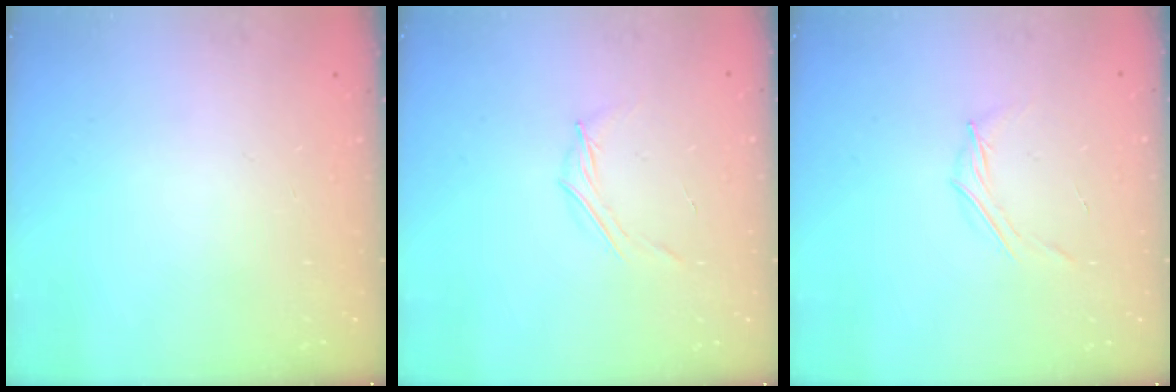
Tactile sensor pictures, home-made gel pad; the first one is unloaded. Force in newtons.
{"total": 3.8, "press": 3.7, "slide": 0.9}
{"total": 3.8, "press": 3.7, "slide": 0.9}